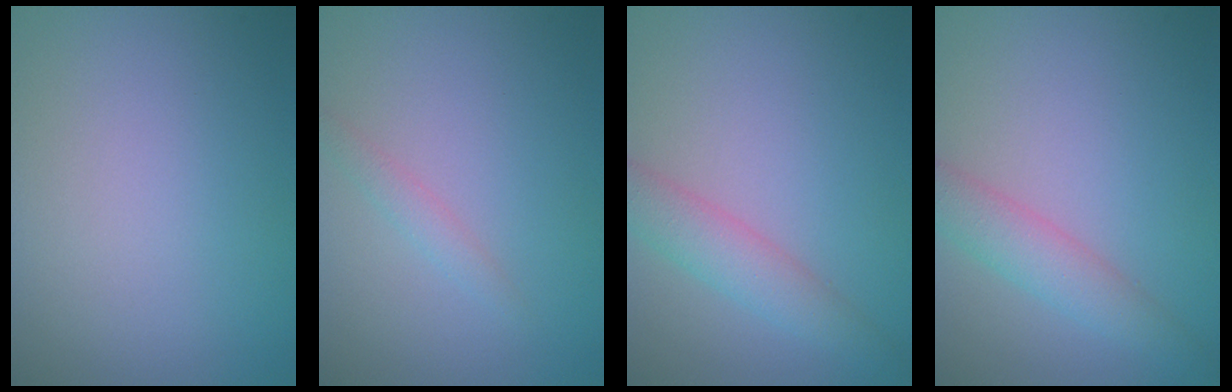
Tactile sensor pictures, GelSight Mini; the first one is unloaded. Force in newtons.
{"total": 1.1, "press": 1.1, "slide": 0.1}
{"total": 3.2, "press": 3.2, "slide": 0.1}
{"total": 3.2, "press": 3.2, "slide": 0.1}